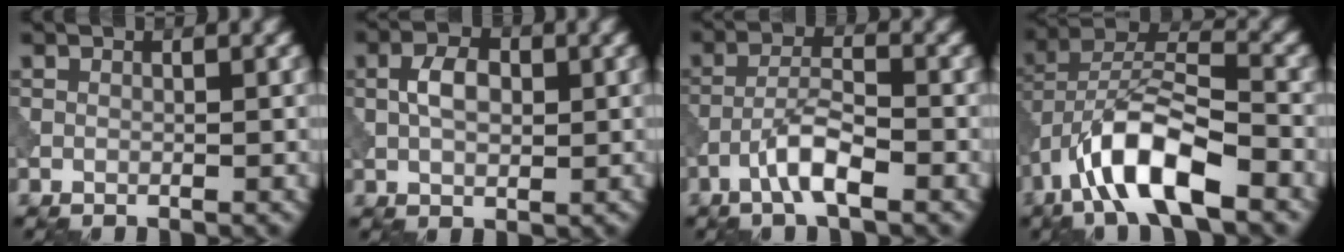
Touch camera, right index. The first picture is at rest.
{"total": 3.5, "force": [0.3, 2.2, 2.6], "torque": [-0.055, 0.005, 0.003]}
{"total": 3.9, "force": [-2.2, 0.8, 3.2], "torque": [-0.062, 0.011, -0.048]}
{"total": 9.6, "force": [-5.0, 3.3, 7.4], "torque": [-0.134, 0.015, -0.096]}